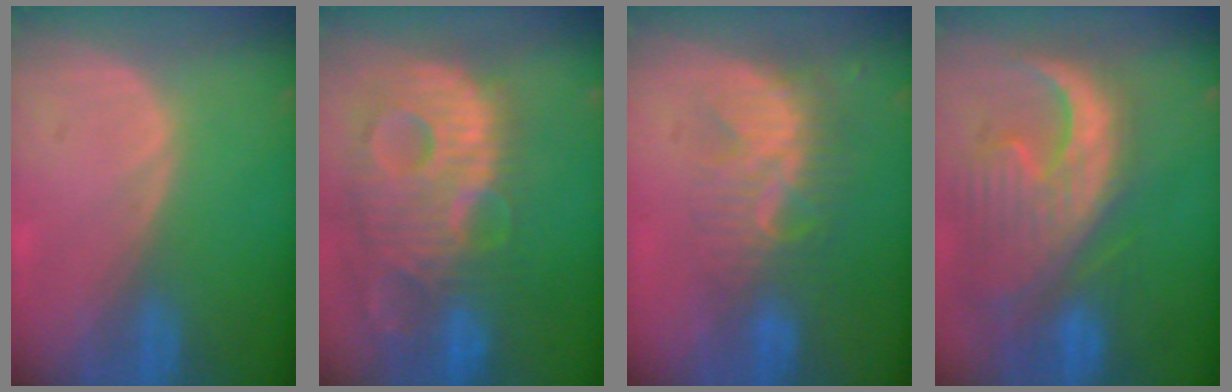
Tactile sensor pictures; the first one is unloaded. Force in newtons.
{"total": 13.8, "press": 11.9, "slide": 7.1}
{"total": 8.6, "press": 7.6, "slide": 4.1}
{"total": 13.5, "press": 11.5, "slide": 7.0}